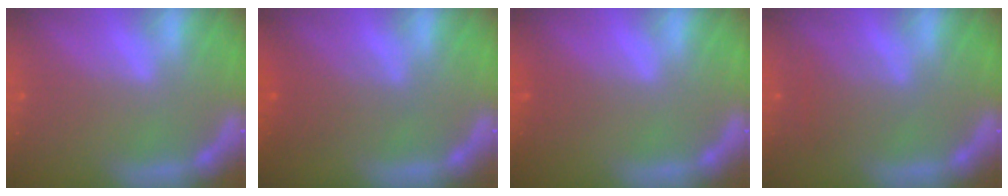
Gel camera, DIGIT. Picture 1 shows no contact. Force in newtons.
{"total": 3.0}
{"total": 1.0}
{"total": 2.5}